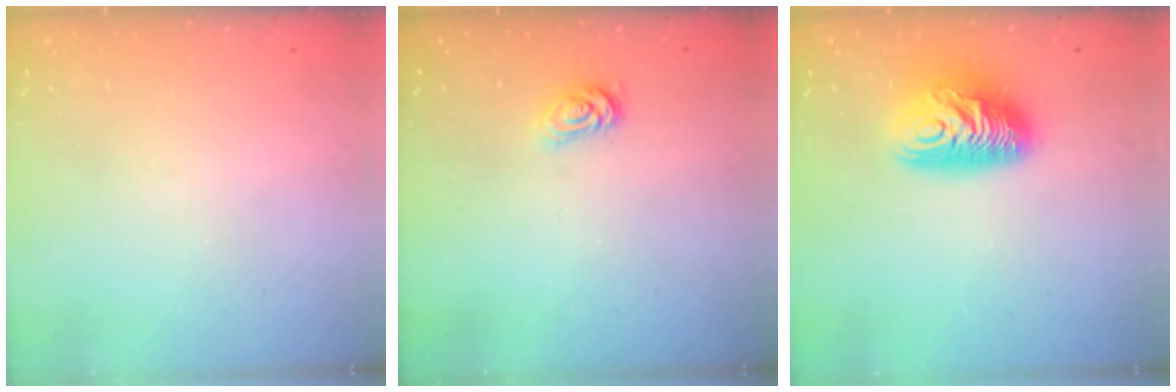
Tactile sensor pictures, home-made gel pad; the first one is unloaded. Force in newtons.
{"total": 2.6, "press": 2.6, "slide": 0.4}
{"total": 12.4, "press": 12.3, "slide": 0.9}